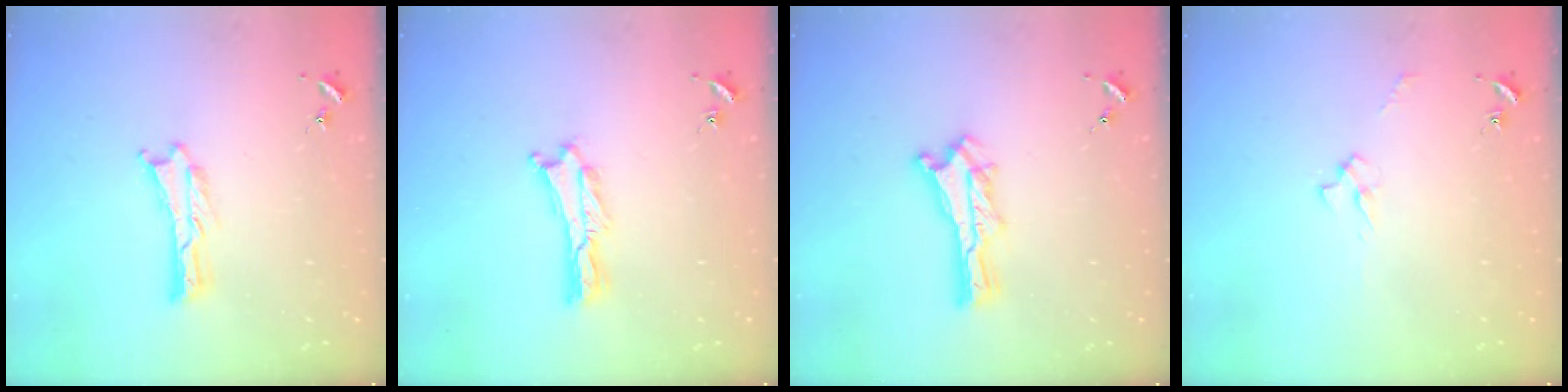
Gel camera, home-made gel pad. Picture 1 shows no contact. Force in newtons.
{"total": 0.7, "press": 0.6, "slide": 0.2}
{"total": 1.4, "press": 1.4, "slide": 0.2}
{"total": 2.4, "press": 2.4, "slide": 0.4}